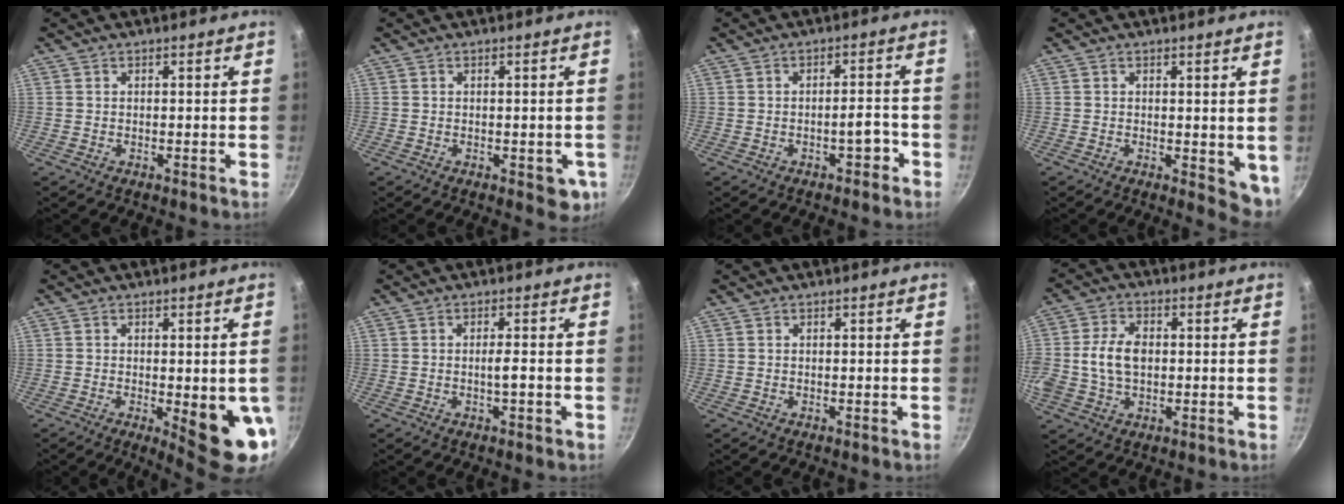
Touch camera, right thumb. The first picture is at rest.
{"total": 4.6, "force": [-1.2, 2.4, 3.7], "torque": [-0.029, -0.002, -0.012]}
{"total": 3.7, "force": [-2.0, 1.5, 2.7], "torque": [-0.016, 0.028, -0.023]}
{"total": 4.8, "force": [0.3, 2.5, 4.2], "torque": [-0.044, -0.006, 0.006]}
{"total": 11.1, "force": [-1.9, 3.1, 10.5], "torque": [-0.112, -0.013, -0.015]}
{"total": 2.4, "force": [-0.7, 0.2, 2.2], "torque": [-0.039, 0.006, -0.013]}
{"total": 0.0}
{"total": 9.7, "force": [-0.1, 6.6, 7.1], "torque": [-0.135, 0.021, -0.009]}